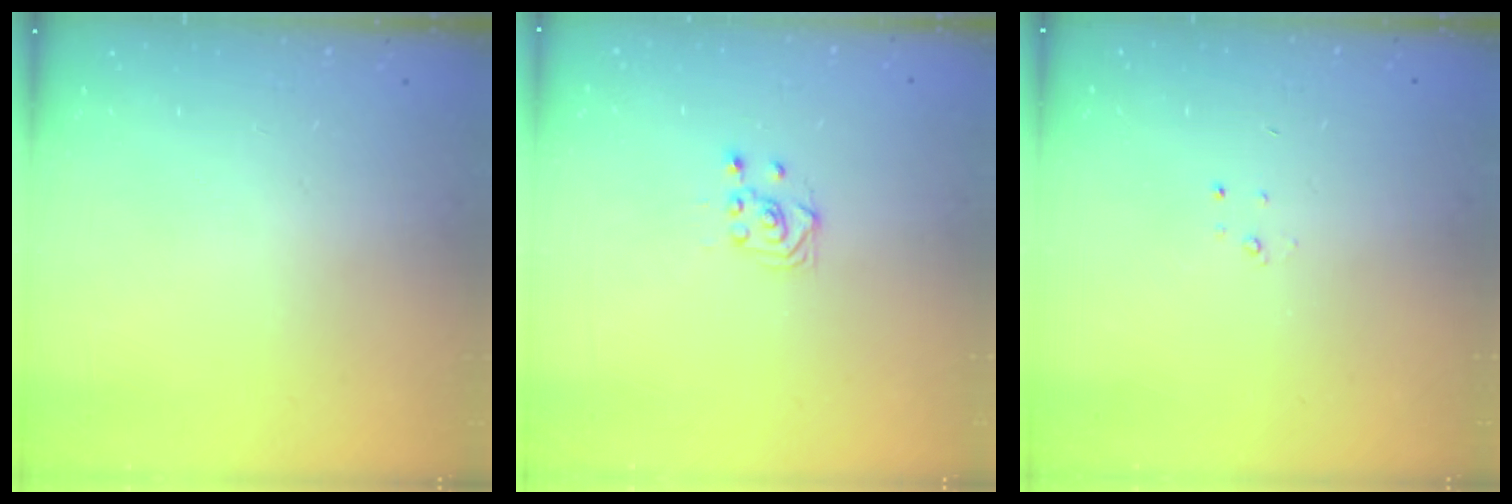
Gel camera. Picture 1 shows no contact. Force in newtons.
{"total": 3.0, "press": 2.8, "slide": 1.1}
{"total": 2.3, "press": 2.3, "slide": 0.3}